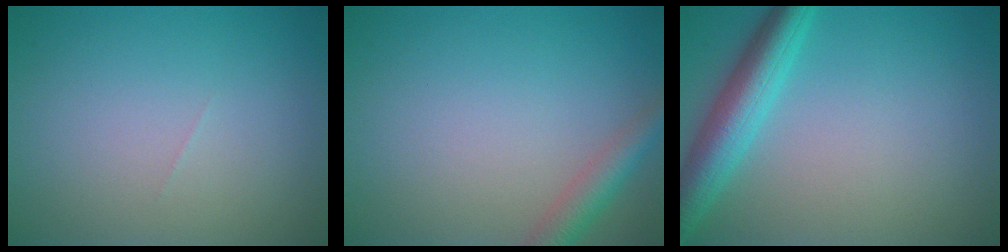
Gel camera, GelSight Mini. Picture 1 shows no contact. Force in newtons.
{"total": 2.8, "press": 2.8, "slide": 0.1}
{"total": 5.1, "press": 5.1, "slide": 0.2}